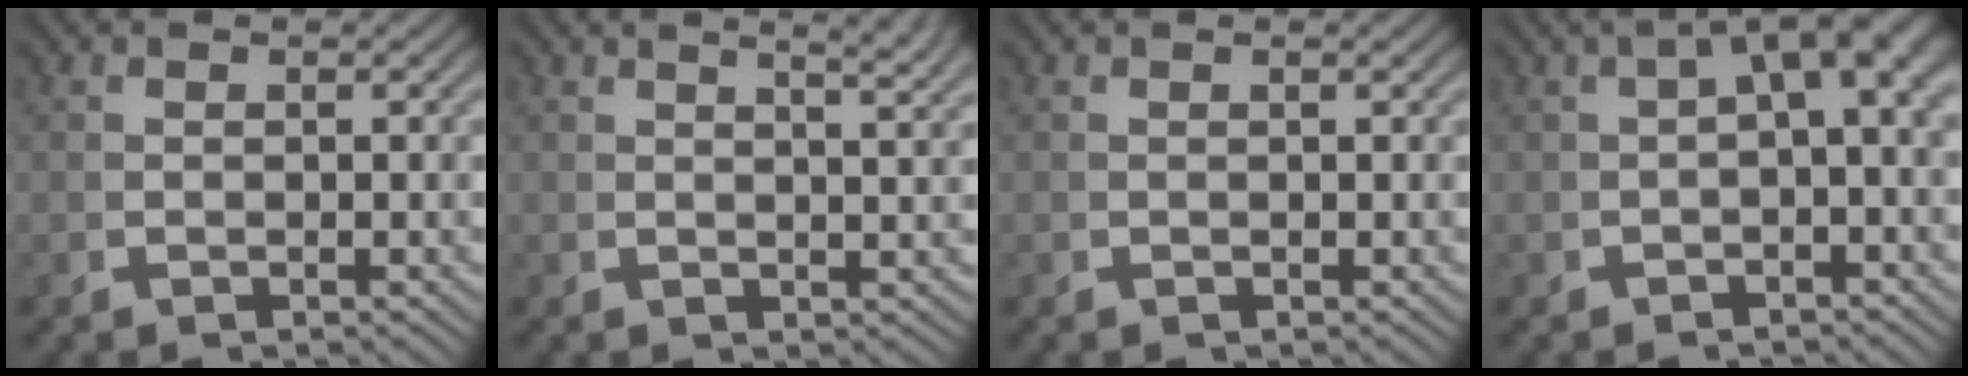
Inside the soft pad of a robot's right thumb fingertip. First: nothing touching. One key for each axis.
{"total": 3.8, "fx": 2.5, "fy": 1.0, "fz": 2.6, "tx": -0.030, "ty": 0.010, "tz": 0.036}
{"total": 0.0}
{"total": 5.6, "fx": 1.0, "fy": 2.5, "fz": 4.9, "tx": -0.066, "ty": 0.012, "tz": 0.012}